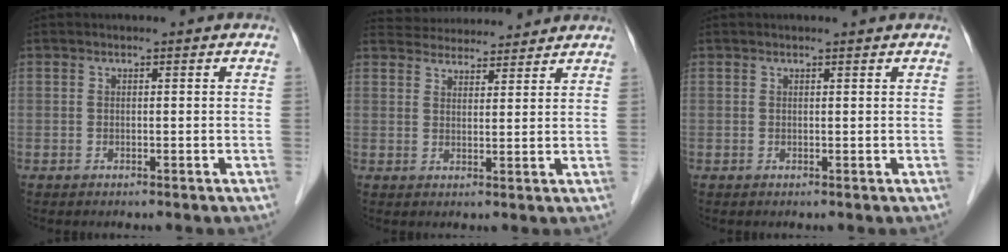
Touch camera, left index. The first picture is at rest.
{"total": 10.1, "force": [9.8, 2.0, 1.9], "torque": [-0.027, 0.030, 0.140]}
{"total": 1.0, "force": [0.9, -0.1, 0.1], "torque": [-0.009, 0.001, 0.014]}